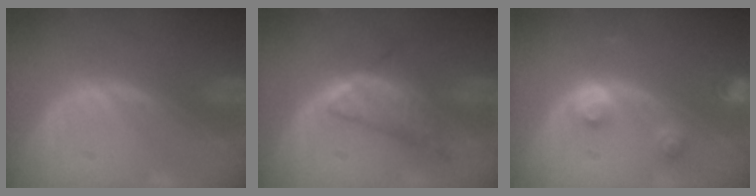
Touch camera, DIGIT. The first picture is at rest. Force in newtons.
{"total": 7.0, "press": 6.1, "slide": 3.5}
{"total": 3.3, "press": 3.2, "slide": 1.0}